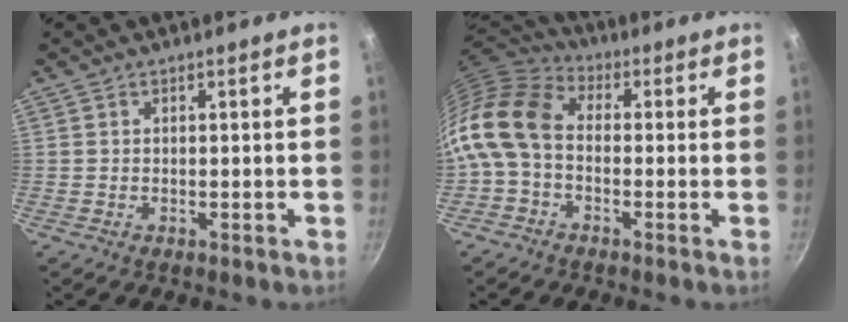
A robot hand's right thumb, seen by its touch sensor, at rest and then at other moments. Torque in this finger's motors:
{"motor_torque": [2.16, 2.08, 0.97, -0.94, 0.25]}